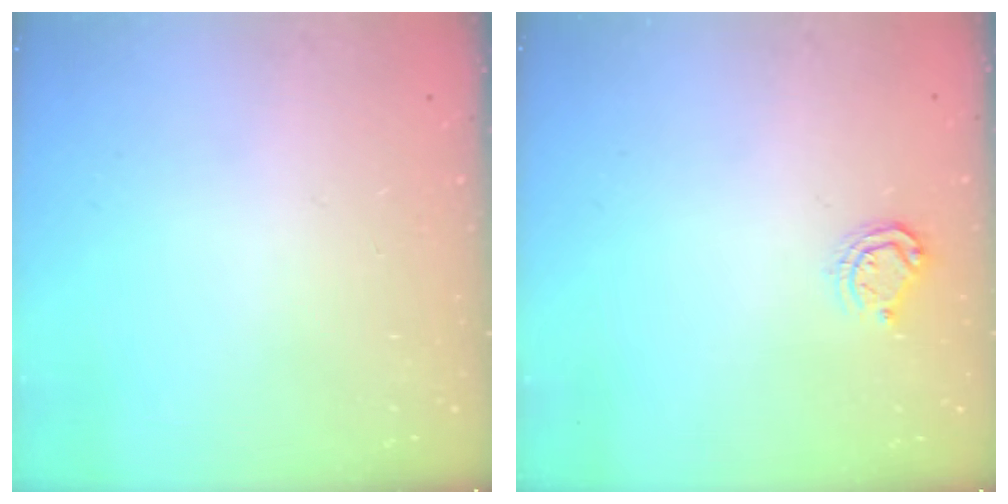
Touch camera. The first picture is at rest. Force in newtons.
{"total": 6.1, "press": 6.0, "slide": 0.6}